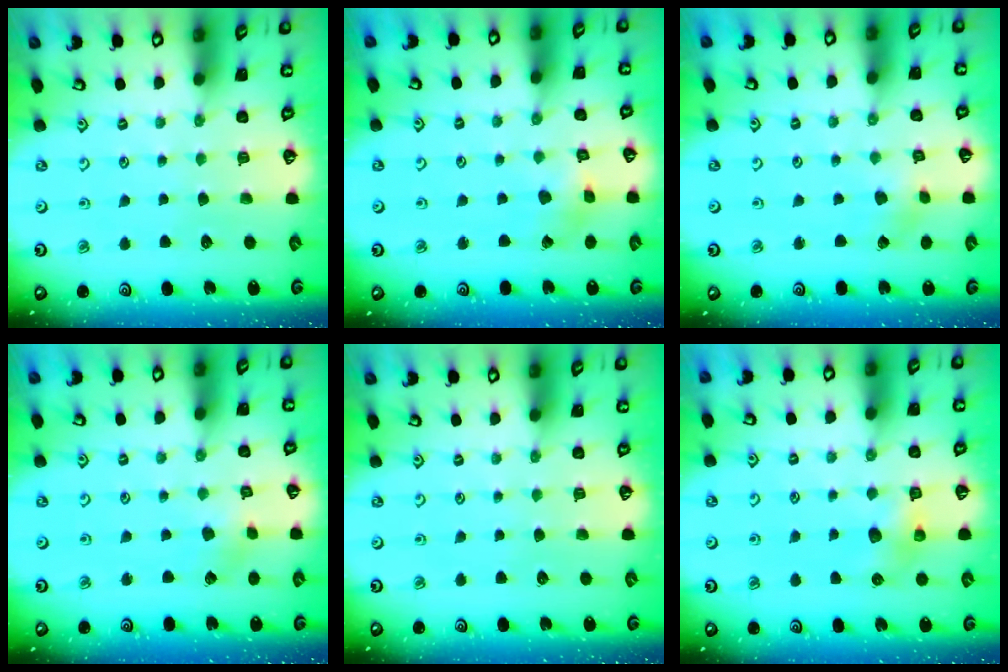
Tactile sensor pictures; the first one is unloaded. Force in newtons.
{"total": 2.4, "press": 2.4, "slide": 0.5}
{"total": 2.3, "press": 2.3, "slide": 0.3}
{"total": 2.2, "press": 2.2, "slide": 0.2}
{"total": 0.0}
{"total": 6.2, "press": 6.2, "slide": 0.2}